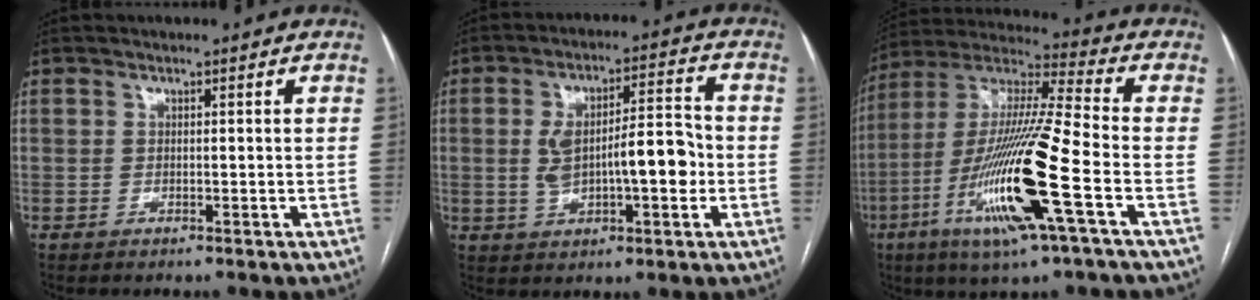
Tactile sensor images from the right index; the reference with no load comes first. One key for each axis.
{"total": 11.1, "fx": -1.0, "fy": 3.6, "fz": 10.4, "tx": -0.182, "ty": 0.025, "tz": -0.008}
{"total": 20.4, "fx": -6.8, "fy": 0.6, "fz": 19.2, "tx": -0.404, "ty": -0.026, "tz": -0.133}